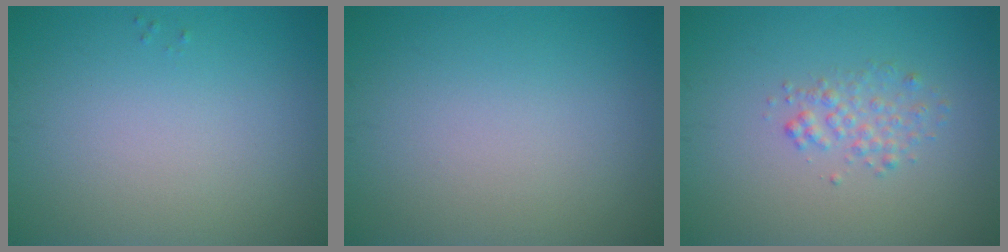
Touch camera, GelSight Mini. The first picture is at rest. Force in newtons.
{"total": 0.0}
{"total": 1.8, "press": 1.8, "slide": 0.0}